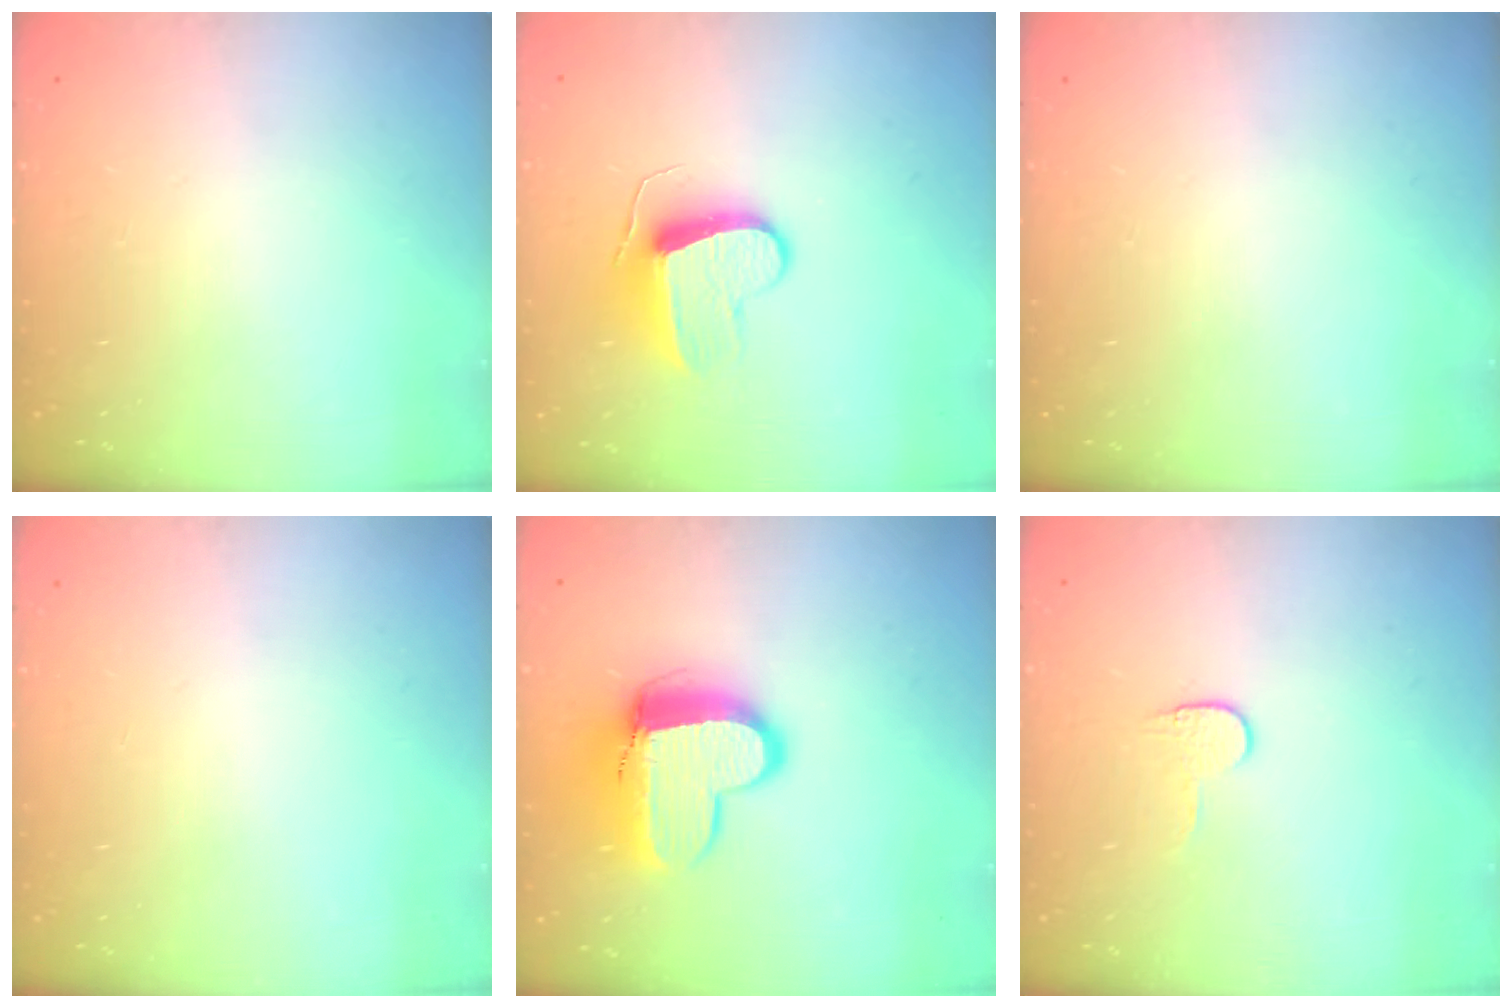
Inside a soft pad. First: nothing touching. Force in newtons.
{"total": 9.9, "press": 9.8, "slide": 0.6}
{"total": 0.0}
{"total": 0.0}
{"total": 12.5, "press": 12.5, "slide": 1.0}
{"total": 4.5, "press": 4.5, "slide": 0.4}